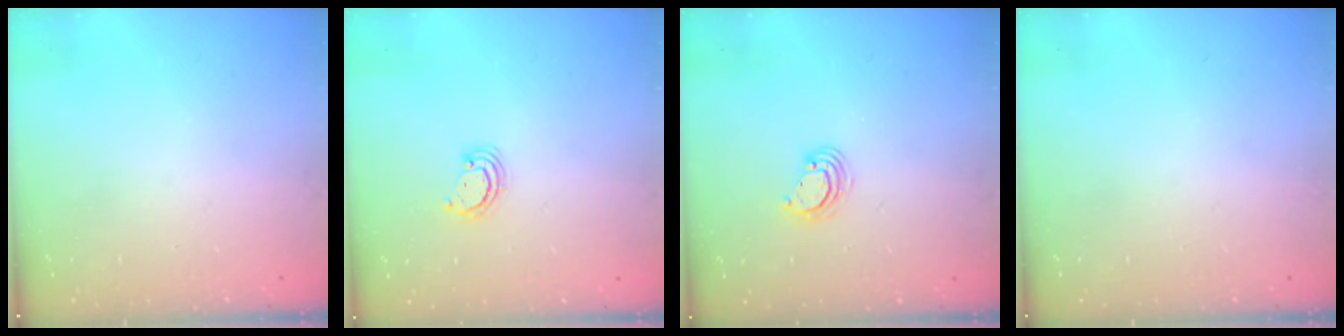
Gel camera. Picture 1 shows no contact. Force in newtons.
{"total": 2.9, "press": 2.8, "slide": 0.3}
{"total": 4.1, "press": 4.1, "slide": 0.2}
{"total": 0.0}